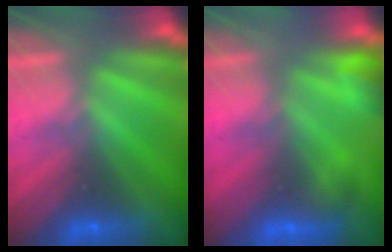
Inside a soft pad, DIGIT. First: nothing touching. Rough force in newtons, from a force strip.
{"total": 4.8}